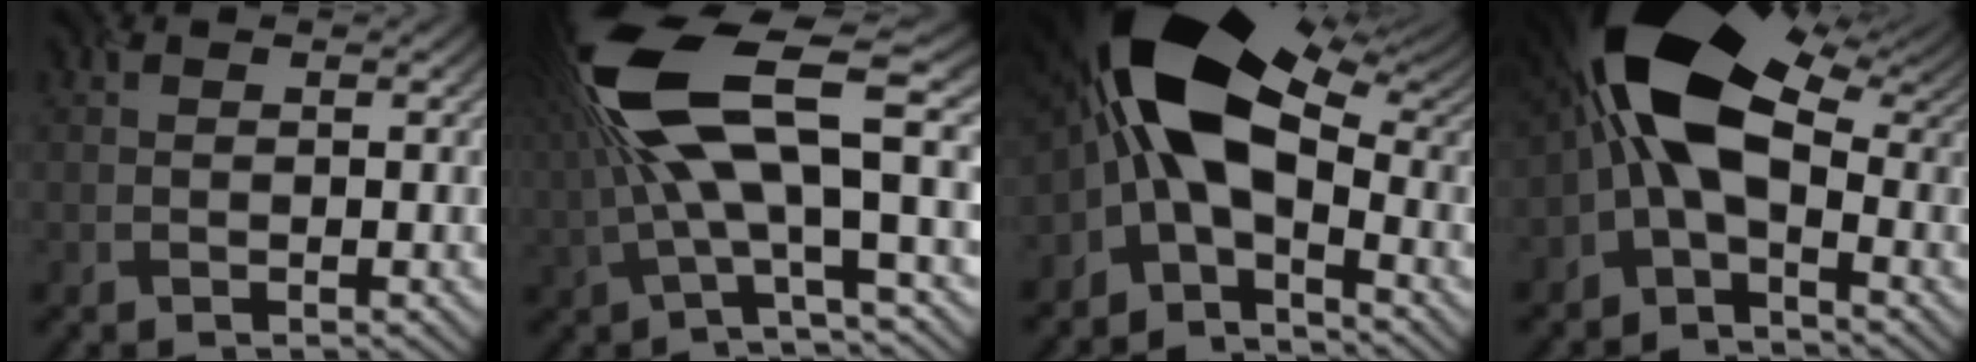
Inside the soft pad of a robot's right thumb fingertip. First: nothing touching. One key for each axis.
{"total": 14.1, "fx": 2.1, "fy": 4.5, "fz": 13.2, "tx": -0.280, "ty": -0.006, "tz": 0.046}
{"total": 13.8, "fx": -1.2, "fy": 7.4, "fz": 11.5, "tx": -0.198, "ty": 0.002, "tz": -0.037}
{"total": 13.4, "fx": 0.3, "fy": 6.8, "fz": 11.6, "tx": -0.217, "ty": 0.013, "tz": -0.019}